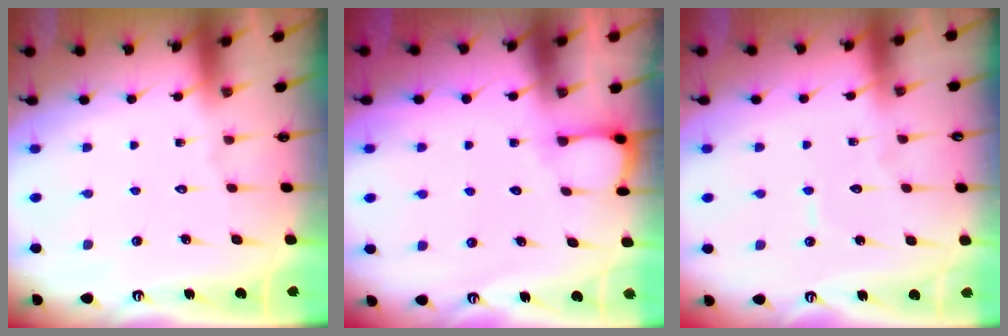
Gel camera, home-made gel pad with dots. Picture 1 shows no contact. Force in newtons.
{"total": 2.7, "press": 2.7, "slide": 0.3}
{"total": 4.1, "press": 4.1, "slide": 0.2}